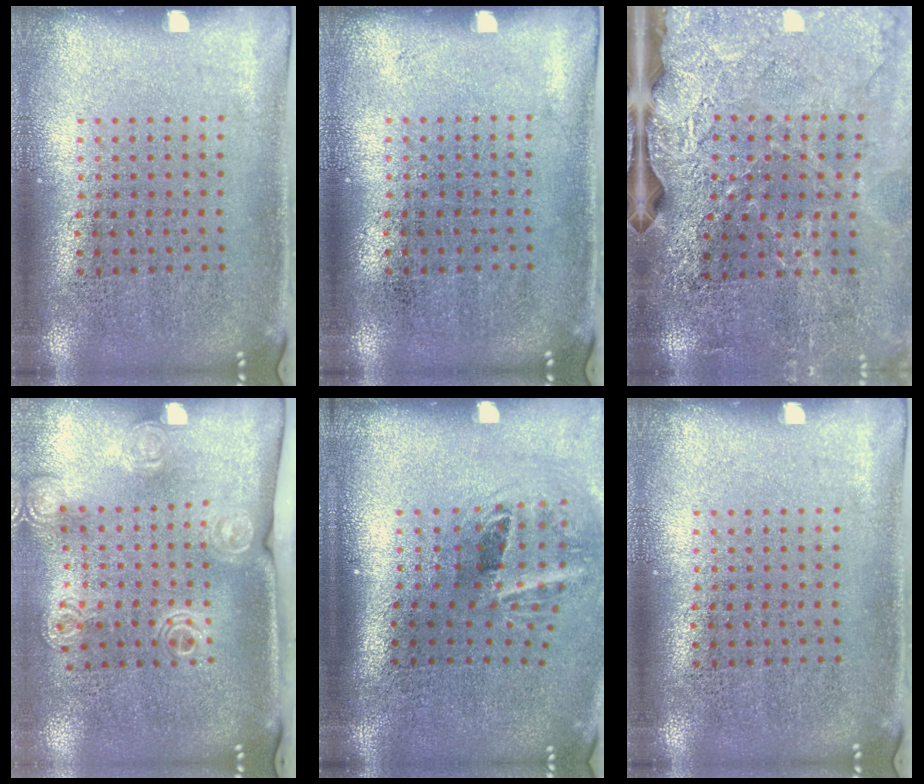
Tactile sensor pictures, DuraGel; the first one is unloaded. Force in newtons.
{"total": 0.0}
{"total": 3.4, "press": 3.0, "slide": 1.4}
{"total": 1.5, "press": 1.4, "slide": 0.6}
{"total": 2.0, "press": 1.2, "slide": 1.6}
{"total": 0.0}